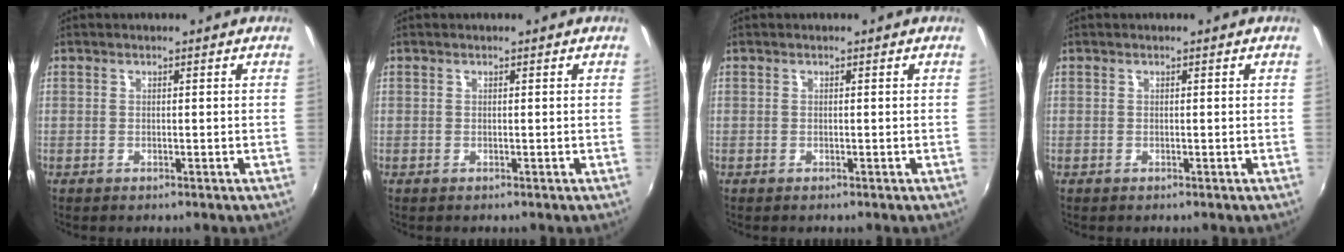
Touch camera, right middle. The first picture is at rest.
{"total": 0.0}
{"total": 0.0}
{"total": 0.0}